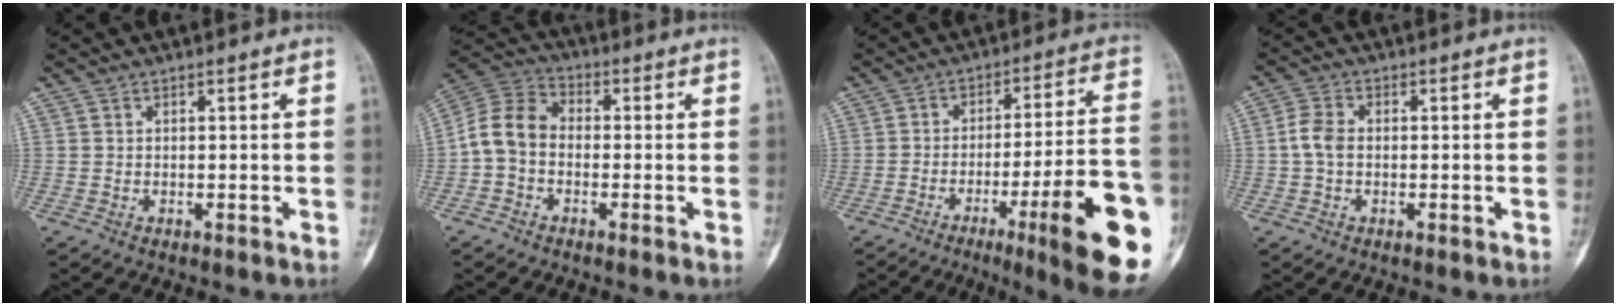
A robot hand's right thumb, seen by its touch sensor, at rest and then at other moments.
{"total": 8.8, "force": [-1.4, 6.6, 5.6], "torque": [-0.100, 0.029, -0.043]}
{"total": 21.1, "force": [-8.2, 2.5, 19.3], "torque": [-0.219, 0.023, -0.115]}
{"total": 4.2, "force": [-0.3, 2.9, 3.1], "torque": [-0.064, 0.012, -0.014]}